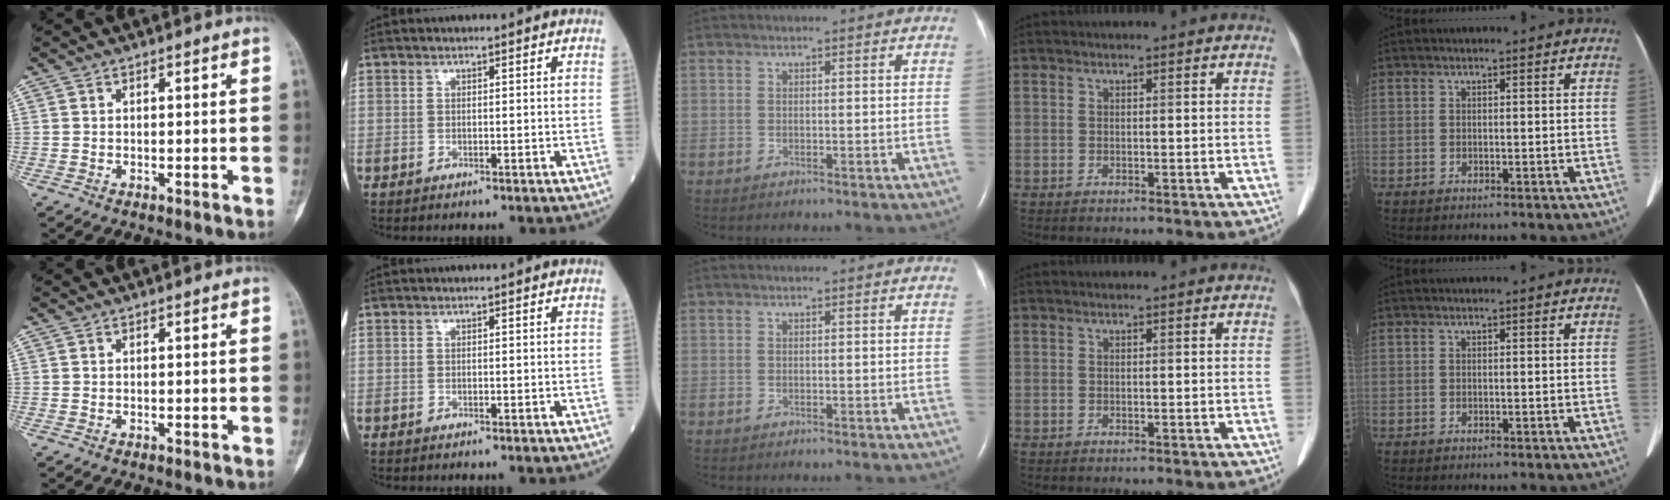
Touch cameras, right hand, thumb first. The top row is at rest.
{}